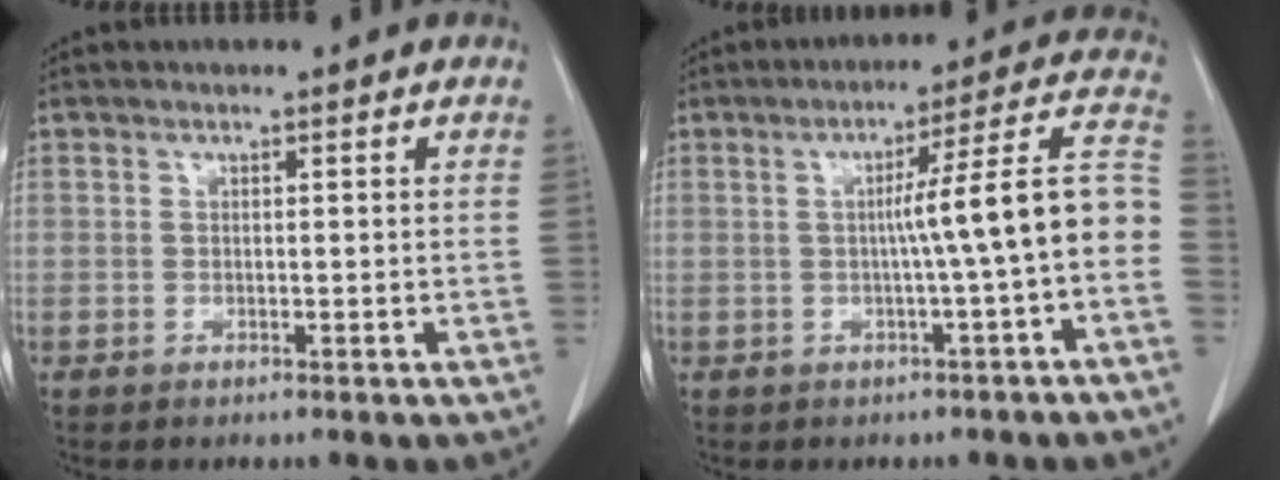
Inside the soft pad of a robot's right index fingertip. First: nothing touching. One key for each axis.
{"total": 10.7, "fx": -1.6, "fy": -1.0, "fz": 10.5, "tx": -0.142, "ty": 0.029, "tz": -0.024}